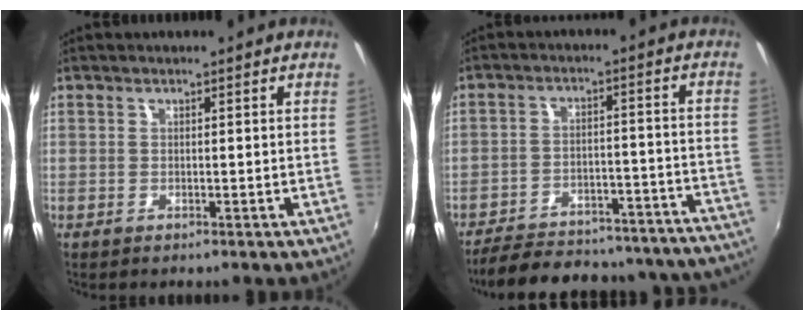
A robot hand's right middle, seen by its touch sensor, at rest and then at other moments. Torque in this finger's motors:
{"motor_torque": [1.09, -1.05, 0.19, 0.11]}